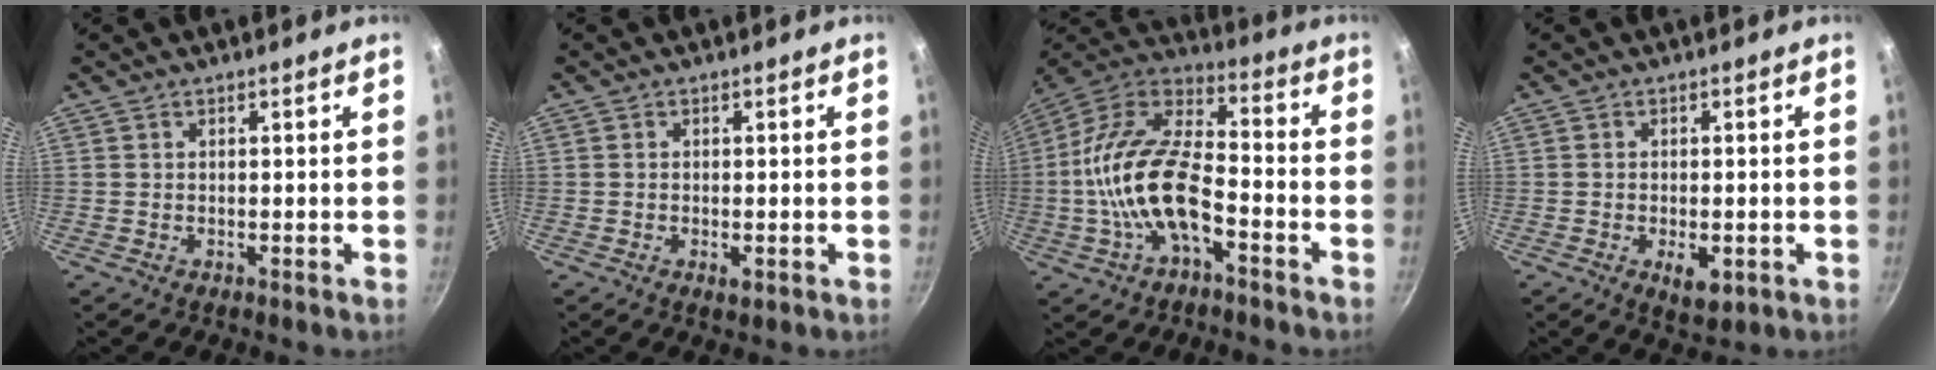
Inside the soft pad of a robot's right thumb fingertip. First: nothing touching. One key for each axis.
{"total": 1.5, "fx": -0.5, "fy": 0.7, "fz": 1.2, "tx": -0.021, "ty": -0.002, "tz": -0.008}
{"total": 18.8, "fx": -5.1, "fy": 9.2, "fz": 15.6, "tx": -0.281, "ty": 0.048, "tz": -0.111}
{"total": 4.9, "fx": -1.5, "fy": 2.5, "fz": 3.9, "tx": -0.051, "ty": -0.001, "tz": -0.016}